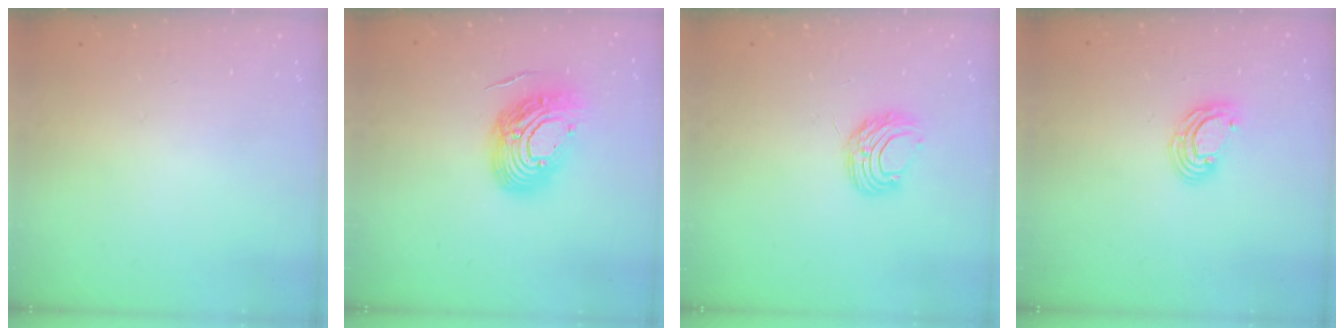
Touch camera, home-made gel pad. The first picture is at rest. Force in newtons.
{"total": 15.0, "press": 14.9, "slide": 1.5}
{"total": 7.6, "press": 7.6, "slide": 0.5}
{"total": 6.5, "press": 6.4, "slide": 0.8}